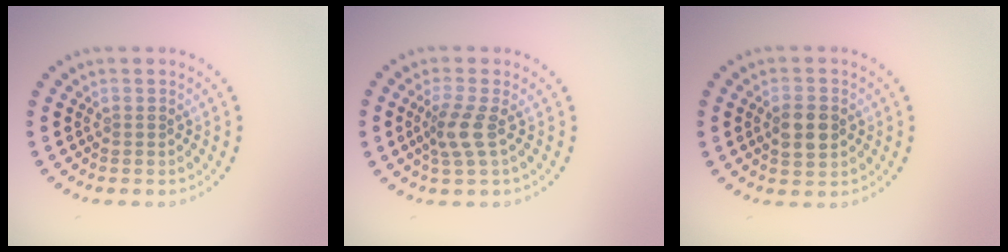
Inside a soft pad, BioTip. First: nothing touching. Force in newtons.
{"total": 2.5, "press": 1.9, "slide": 1.6}
{"total": 2.9, "press": 2.9, "slide": 0.1}